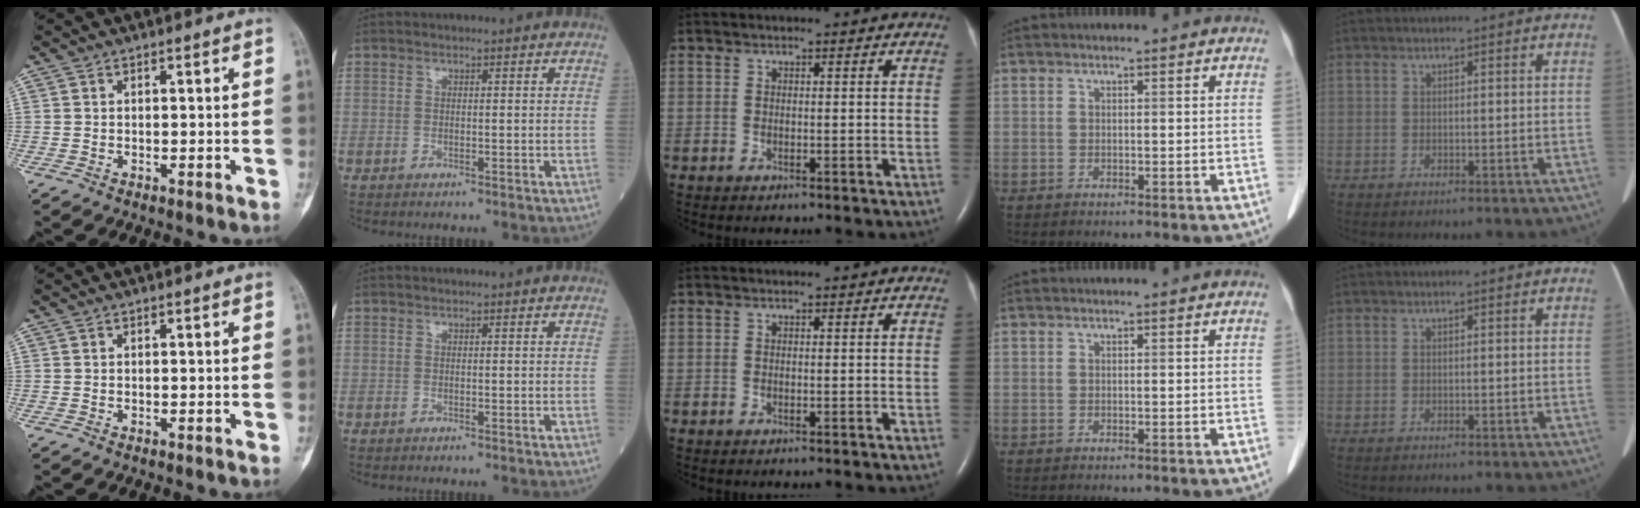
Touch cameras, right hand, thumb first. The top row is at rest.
{}